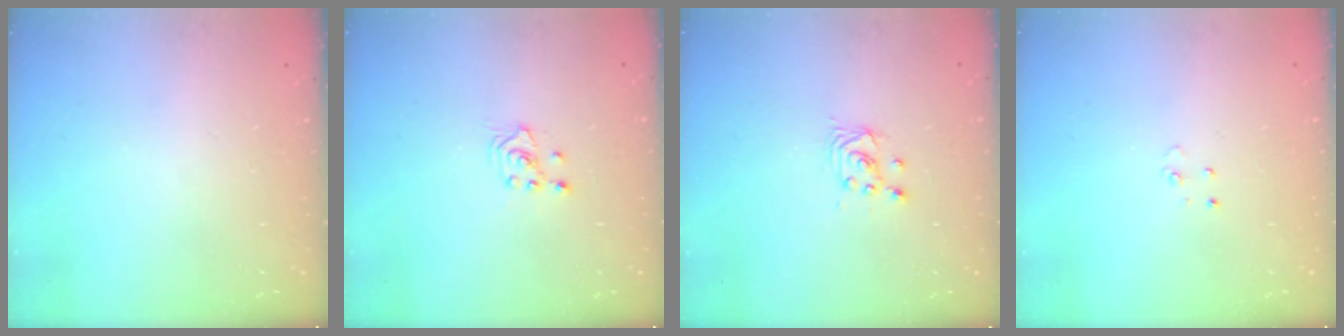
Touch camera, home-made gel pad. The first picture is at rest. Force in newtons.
{"total": 2.5, "press": 2.4, "slide": 0.9}
{"total": 2.5, "press": 2.5, "slide": 0.2}
{"total": 3.0, "press": 2.9, "slide": 0.3}